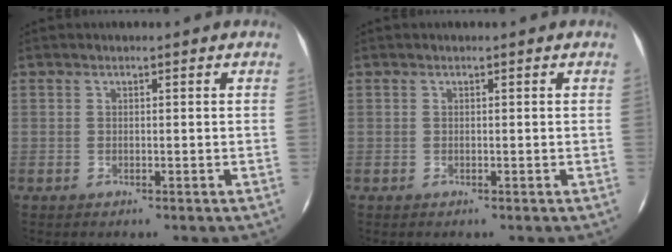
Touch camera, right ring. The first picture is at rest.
{"total": 0.0}